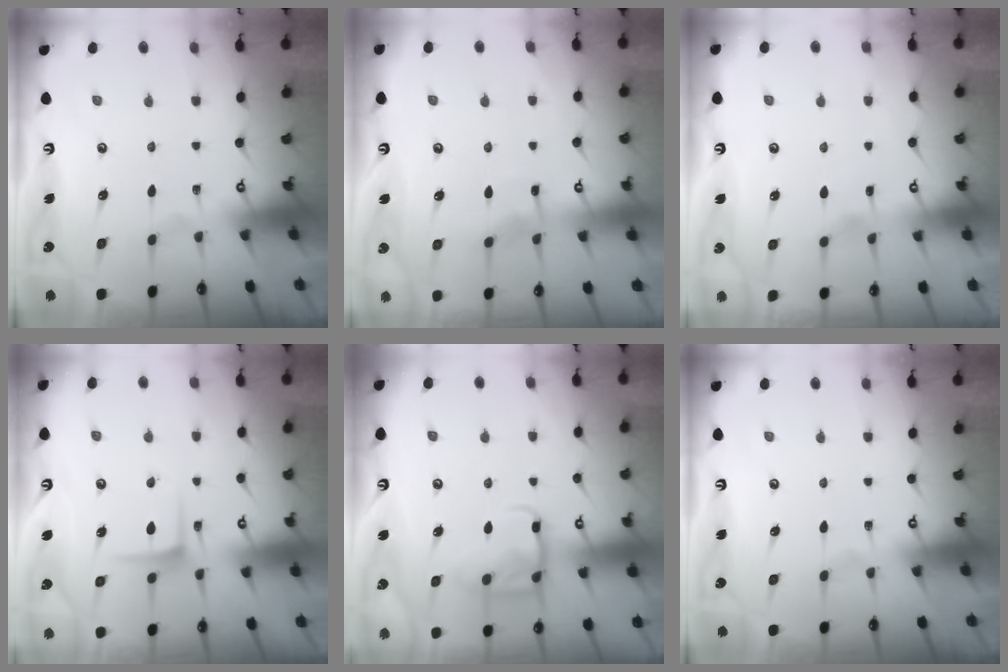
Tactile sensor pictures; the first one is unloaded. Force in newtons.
{"total": 5.5, "press": 5.5, "slide": 0.7}
{"total": 2.9, "press": 2.9, "slide": 0.4}
{"total": 6.6, "press": 6.6, "slide": 0.6}
{"total": 13.8, "press": 13.8, "slide": 1.3}
{"total": 0.0}